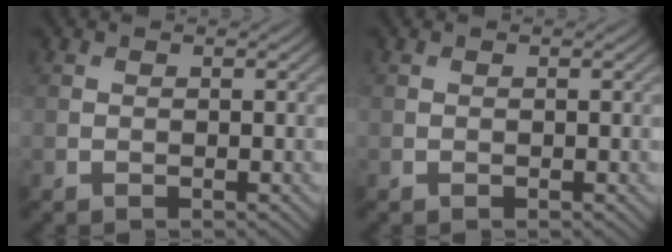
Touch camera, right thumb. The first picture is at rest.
{"total": 0.0}